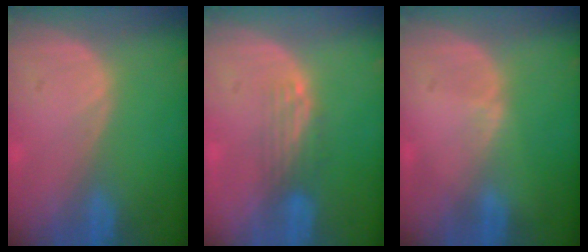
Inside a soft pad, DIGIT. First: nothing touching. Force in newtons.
{"total": 3.3, "press": 2.8, "slide": 1.8}
{"total": 0.5, "press": 0.5, "slide": 0.2}